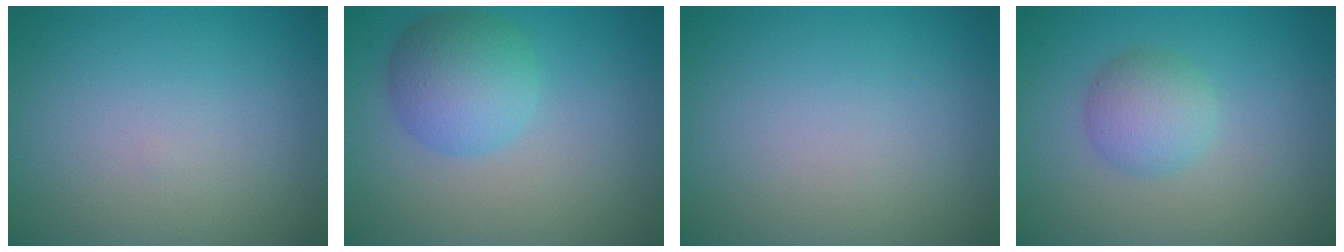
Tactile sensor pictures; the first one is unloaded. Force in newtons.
{"total": 4.6, "press": 4.6, "slide": 0.2}
{"total": 0.0}
{"total": 2.9, "press": 2.9, "slide": 0.1}